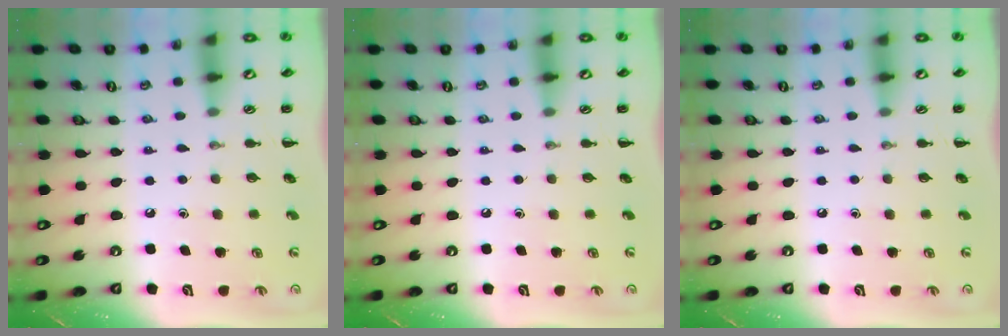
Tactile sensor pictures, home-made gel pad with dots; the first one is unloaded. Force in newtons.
{"total": 0.0}
{"total": 0.0}